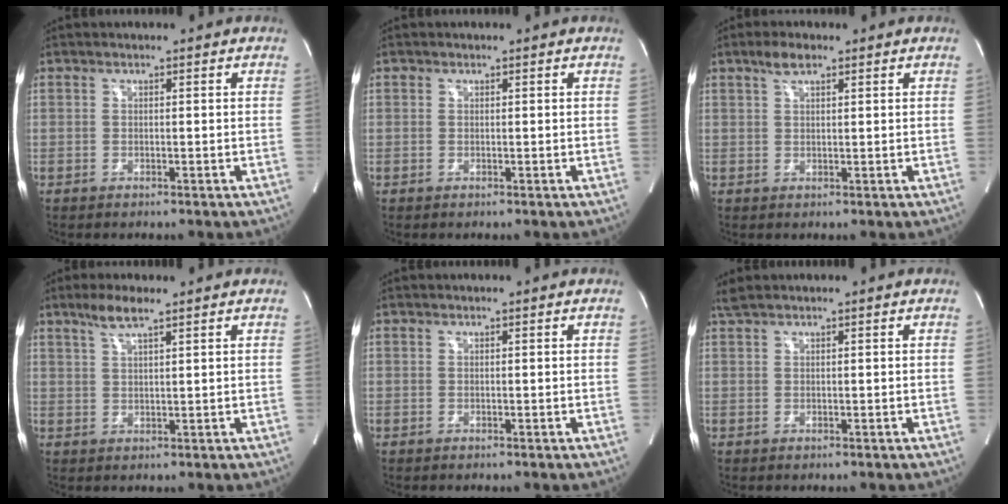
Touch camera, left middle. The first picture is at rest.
{"total": 0.0}
{"total": 2.8, "force": [1.9, 0.9, 1.8], "torque": [-0.041, 0.008, 0.037]}
{"total": 3.9, "force": [2.8, 0.2, 2.7], "torque": [-0.061, 0.003, 0.056]}
{"total": 0.0}
{"total": 1.6, "force": [1.4, 0.1, 0.8], "torque": [-0.024, 0.021, 0.032]}